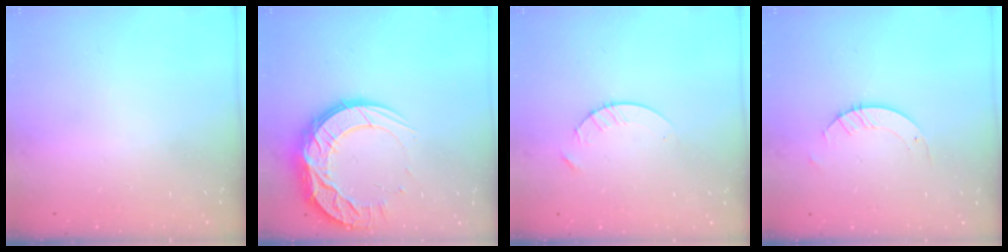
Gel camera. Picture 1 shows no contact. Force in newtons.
{"total": 16.5, "press": 16.5, "slide": 1.4}
{"total": 3.8, "press": 3.7, "slide": 0.5}
{"total": 3.2, "press": 3.2, "slide": 0.3}